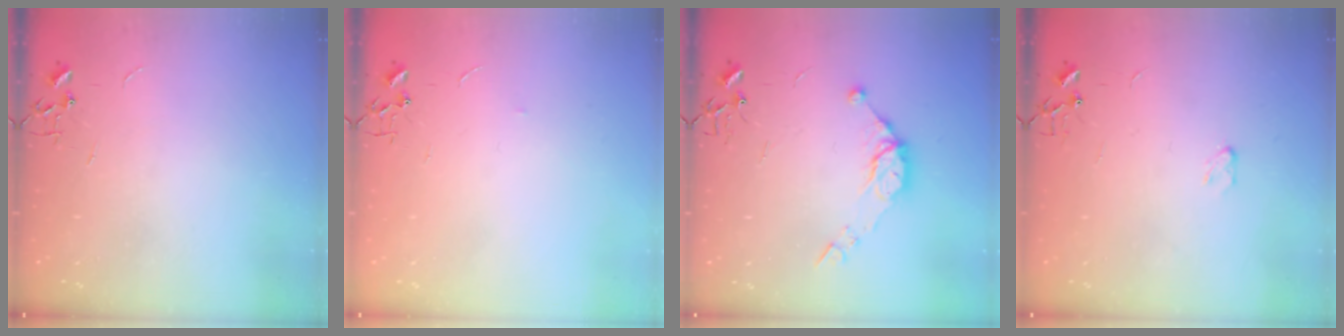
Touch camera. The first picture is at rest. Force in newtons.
{"total": 2.6, "press": 2.5, "slide": 0.4}
{"total": 9.8, "press": 9.8, "slide": 0.9}
{"total": 2.9, "press": 2.9, "slide": 0.4}